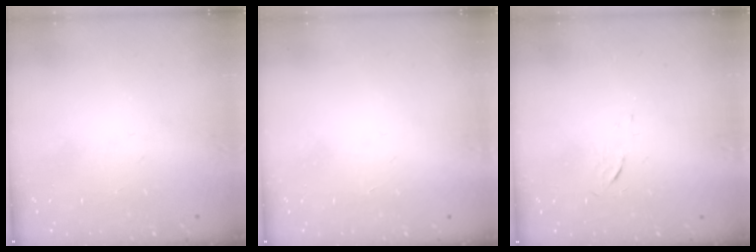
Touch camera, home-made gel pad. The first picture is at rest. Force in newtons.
{"total": 1.6, "press": 1.6, "slide": 0.1}
{"total": 3.4, "press": 3.4, "slide": 0.3}